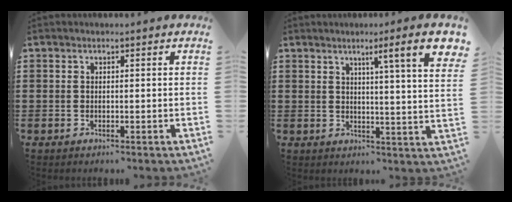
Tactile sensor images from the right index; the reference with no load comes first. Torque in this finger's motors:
{"motor_torque": [0.85, 1.06, 0.37, 0.08]}